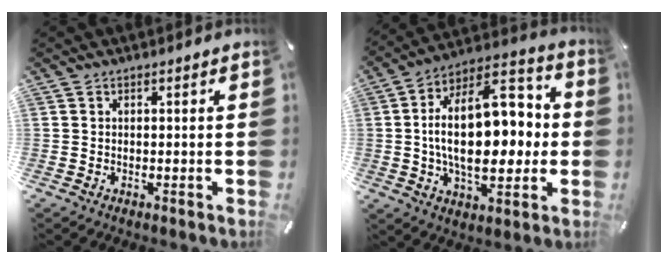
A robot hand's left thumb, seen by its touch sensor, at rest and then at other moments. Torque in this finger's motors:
{"motor_torque": [2.41, 2.60, 1.65, -1.12, 0.82]}